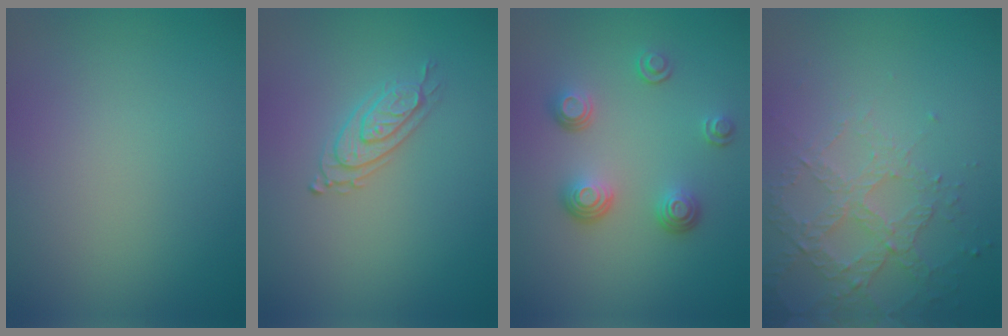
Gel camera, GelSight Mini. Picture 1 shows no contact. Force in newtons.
{"total": 2.3, "press": 2.1, "slide": 0.9}
{"total": 3.6, "press": 2.8, "slide": 2.3}
{"total": 4.2, "press": 3.2, "slide": 2.8}